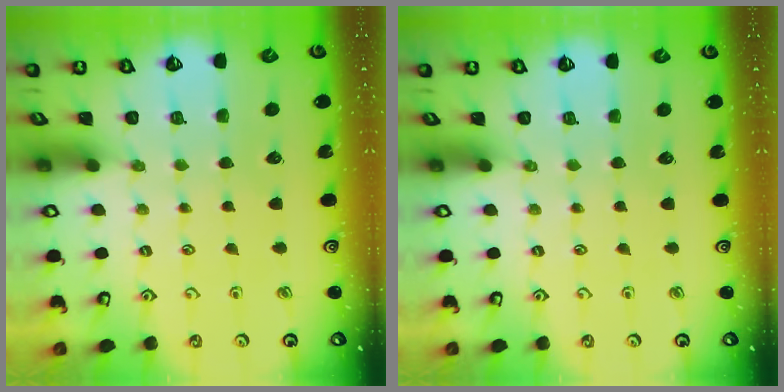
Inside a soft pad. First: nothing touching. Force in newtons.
{"total": 0.0}